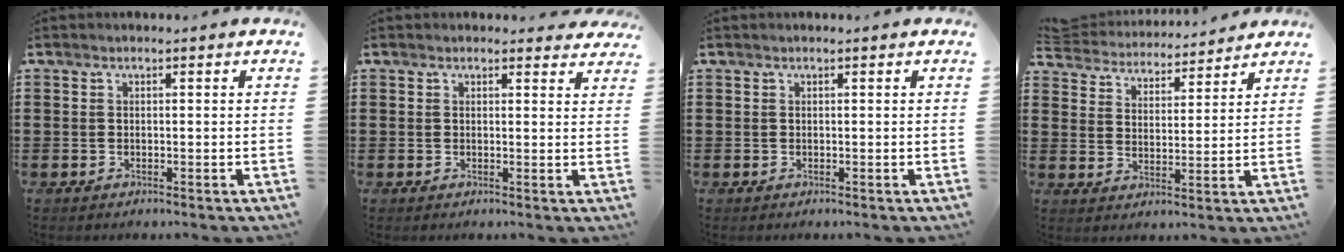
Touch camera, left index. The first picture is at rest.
{"total": 1.5, "force": [1.4, 0.5, 0.3], "torque": [-0.002, 0.002, 0.025]}
{"total": 0.0}
{"total": 4.4, "force": [4.3, 0.5, -0.1], "torque": [-0.025, -0.030, 0.073]}